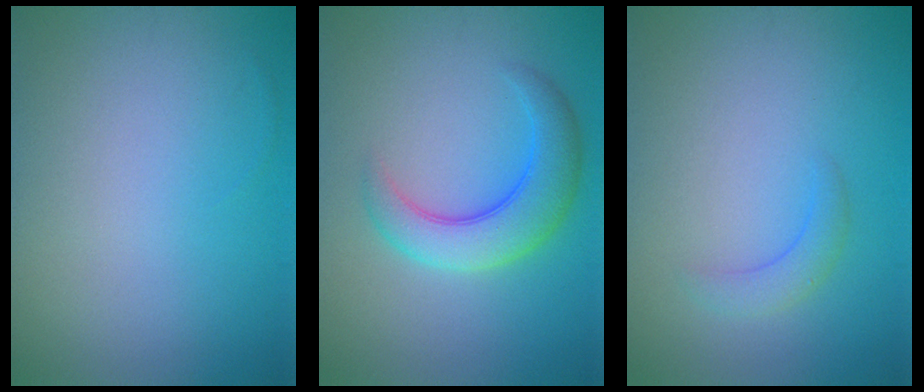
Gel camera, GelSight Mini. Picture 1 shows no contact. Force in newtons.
{"total": 5.2, "press": 5.2, "slide": 0.1}
{"total": 1.6, "press": 1.6, "slide": 0.1}